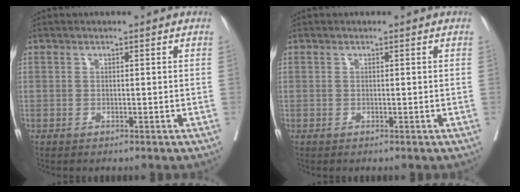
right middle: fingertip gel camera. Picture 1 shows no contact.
{"total": 0.0}